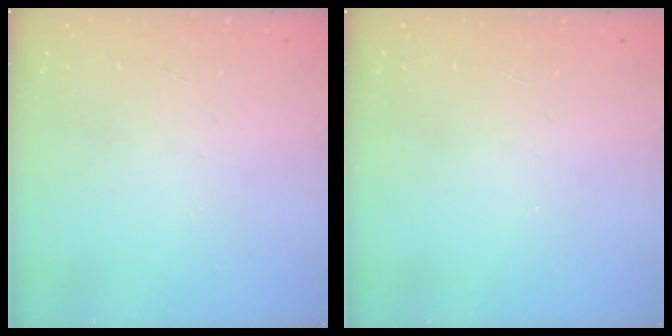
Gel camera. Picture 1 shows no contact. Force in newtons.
{"total": 0.0}